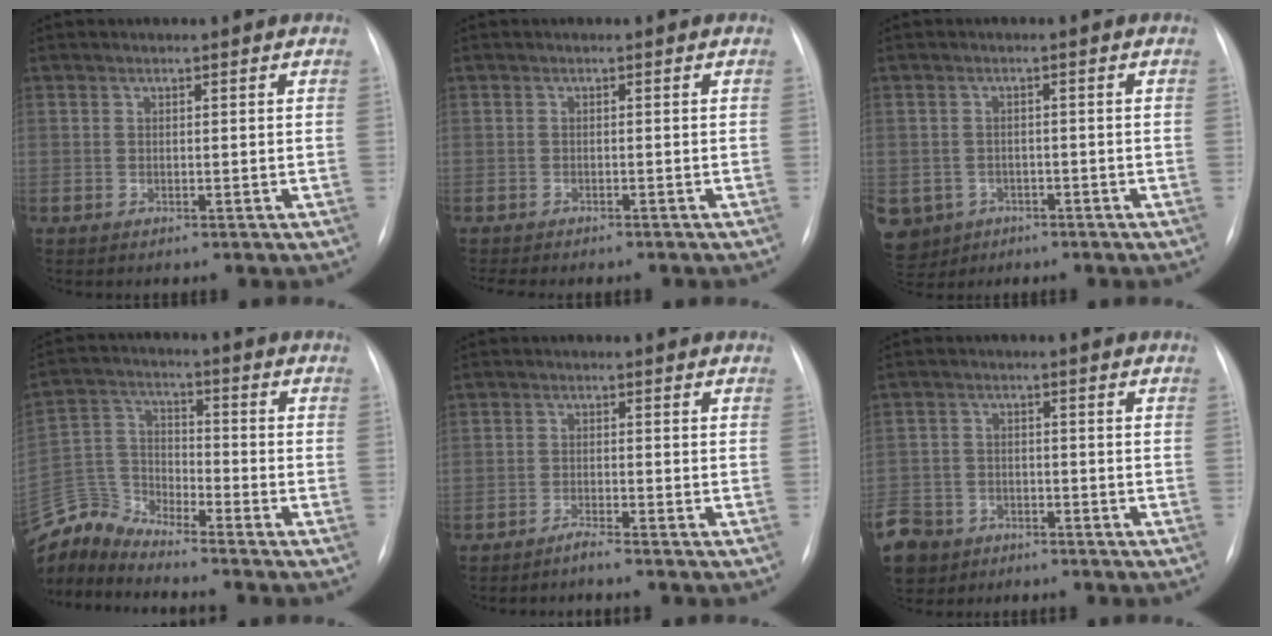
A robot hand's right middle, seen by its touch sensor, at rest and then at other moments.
{"total": 6.8, "force": [-6.0, 1.4, 3.0], "torque": [-0.039, -0.004, -0.074]}
{"total": 8.7, "force": [-4.0, 7.5, 1.8], "torque": [-0.065, 0.004, -0.051]}
{"total": 7.5, "force": [-7.5, -0.4, -0.2], "torque": [-0.017, 0.014, -0.150]}
{"total": 1.5, "force": [-1.4, -0.5, 0.4], "torque": [-0.011, -0.005, -0.026]}
{"total": 12.6, "force": [-7.5, 9.4, 3.8], "torque": [-0.137, -0.005, -0.124]}